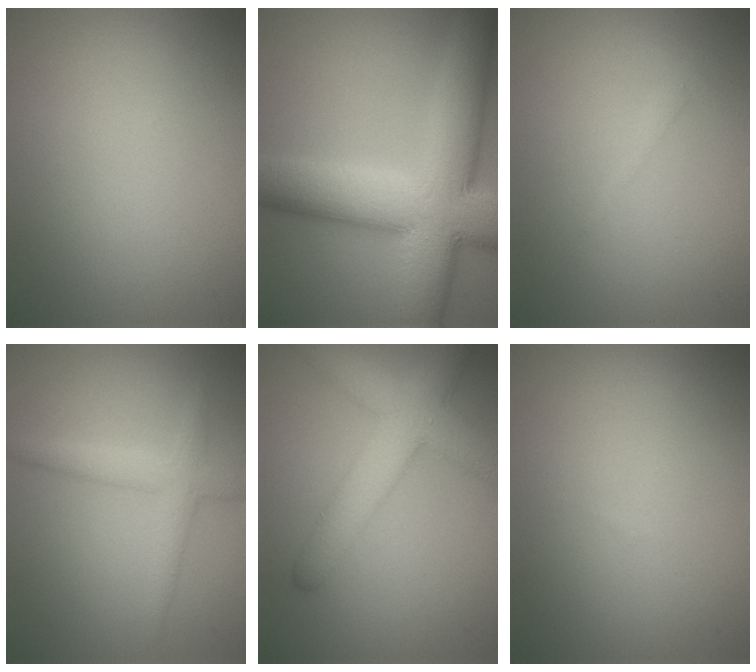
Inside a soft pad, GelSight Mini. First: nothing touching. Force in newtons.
{"total": 13.3, "press": 13.3, "slide": 0.1}
{"total": 0.9, "press": 0.9, "slide": 0.1}
{"total": 2.7, "press": 2.7, "slide": 0.2}
{"total": 6.6, "press": 6.6, "slide": 0.4}
{"total": 0.0}